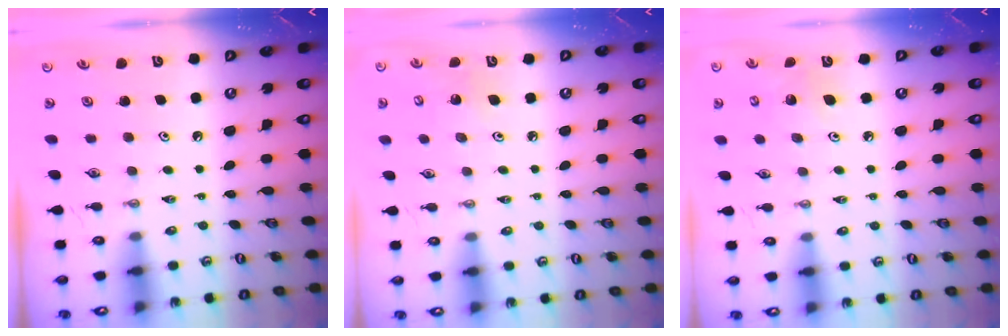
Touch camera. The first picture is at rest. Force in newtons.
{"total": 5.4, "press": 5.2, "slide": 1.6}
{"total": 5.5, "press": 5.2, "slide": 1.5}